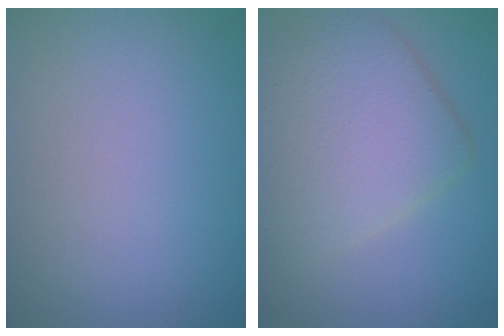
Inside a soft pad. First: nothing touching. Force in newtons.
{"total": 6.8, "press": 6.7, "slide": 0.5}